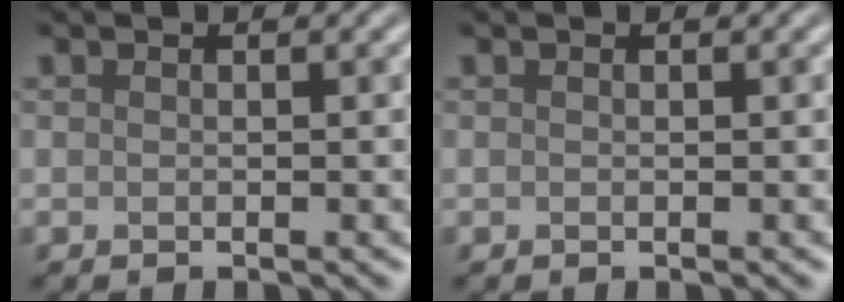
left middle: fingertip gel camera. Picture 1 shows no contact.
{"total": 0.0}